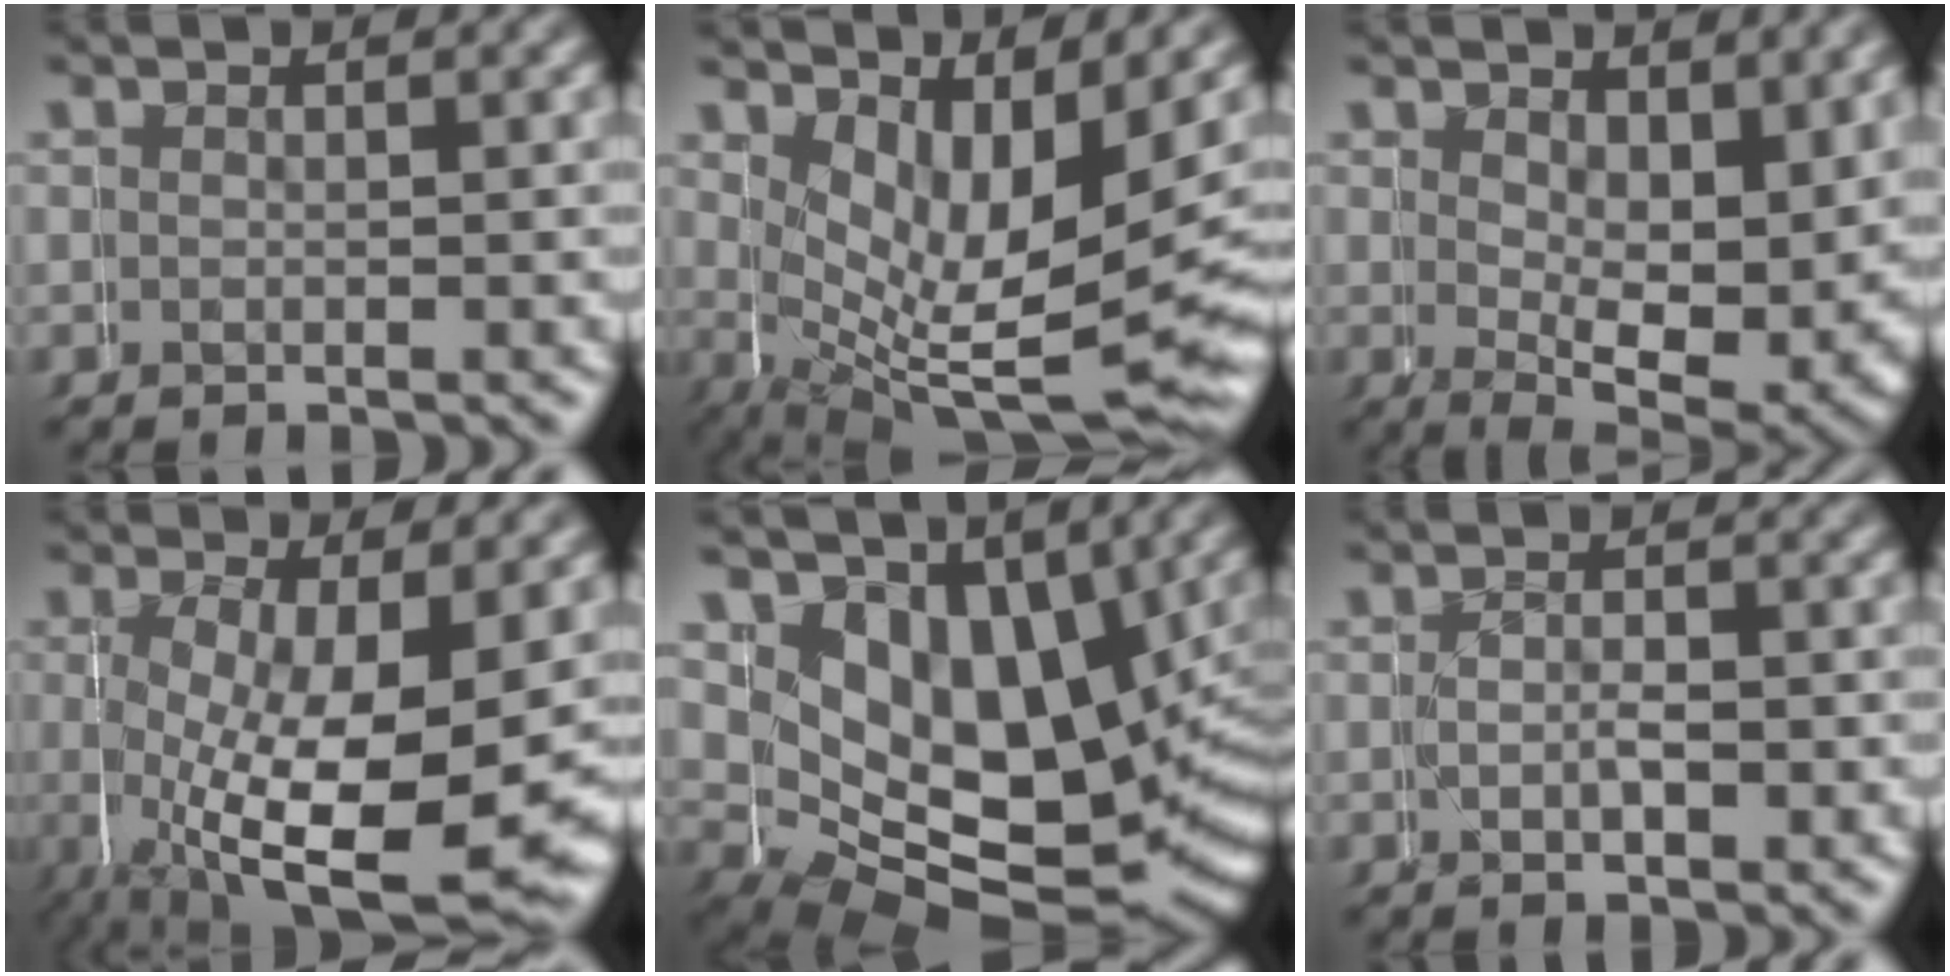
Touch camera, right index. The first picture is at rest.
{"total": 8.6, "force": [-0.4, 3.9, 7.7], "torque": [-0.129, -0.046, 0.018]}
{"total": 7.6, "force": [0.6, 3.6, 6.6], "torque": [-0.098, -0.040, 0.026]}
{"total": 12.1, "force": [-1.5, 5.4, 10.7], "torque": [-0.207, -0.051, 0.009]}
{"total": 15.0, "force": [-0.5, 11.0, 10.2], "torque": [-0.185, -0.067, 0.018]}
{"total": 1.1, "force": [-0.1, 1.0, 0.3], "torque": [-0.017, -0.012, -0.001]}